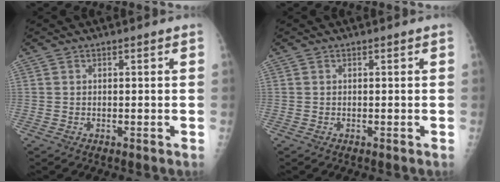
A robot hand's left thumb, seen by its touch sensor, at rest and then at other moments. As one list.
[{"total": 0.0}]